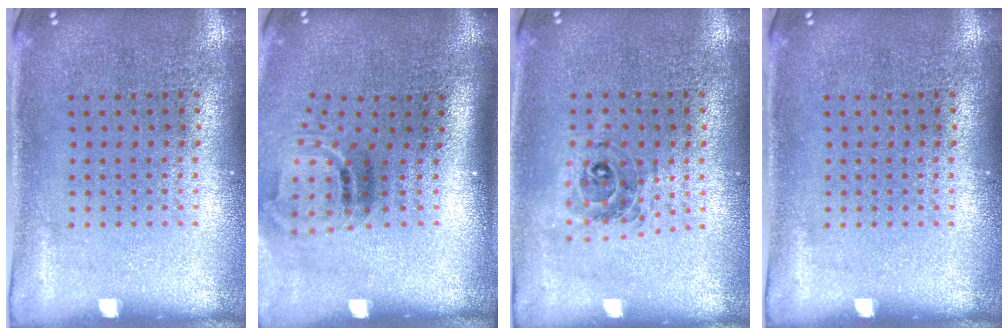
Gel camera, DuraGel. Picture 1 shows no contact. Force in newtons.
{"total": 1.9, "press": 1.2, "slide": 1.5}
{"total": 0.5, "press": 0.5, "slide": 0.0}
{"total": 0.0}